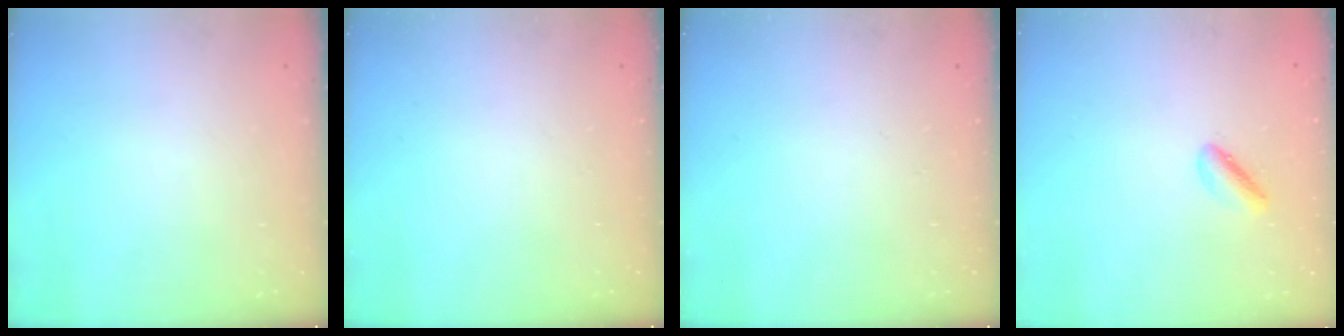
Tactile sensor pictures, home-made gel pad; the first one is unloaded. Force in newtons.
{"total": 0.0}
{"total": 0.0}
{"total": 2.0, "press": 2.0, "slide": 0.3}